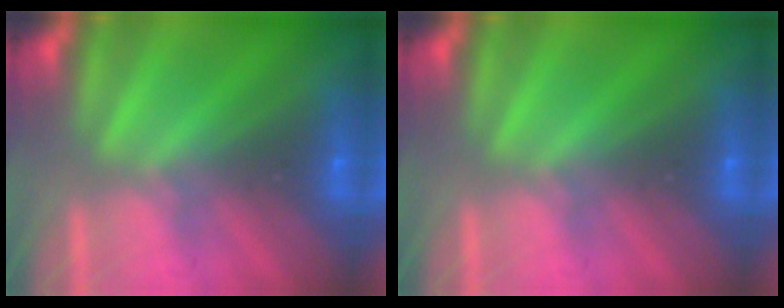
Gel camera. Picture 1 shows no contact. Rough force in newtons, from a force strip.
{"total": 0.0}